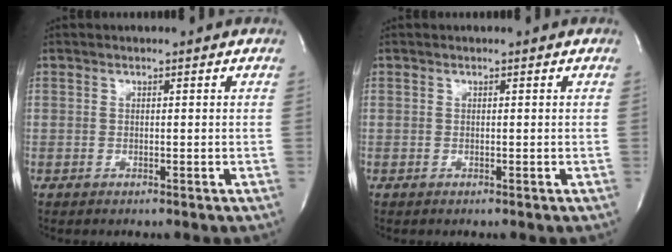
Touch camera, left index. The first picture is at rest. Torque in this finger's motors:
{"motor_torque": [-0.01, 0.00, 0.00, 0.00]}